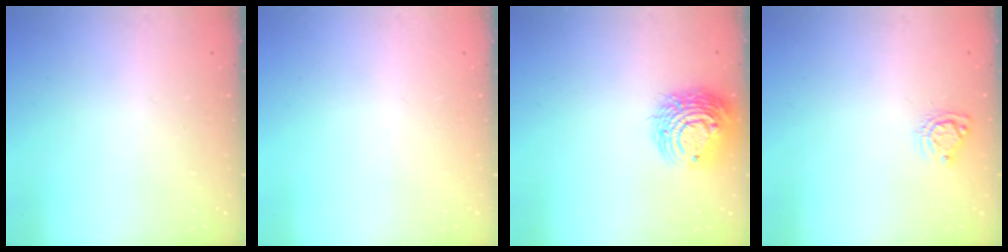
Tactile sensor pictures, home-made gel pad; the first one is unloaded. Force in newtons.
{"total": 0.0}
{"total": 12.8, "press": 12.7, "slide": 1.6}
{"total": 6.8, "press": 6.8, "slide": 0.5}